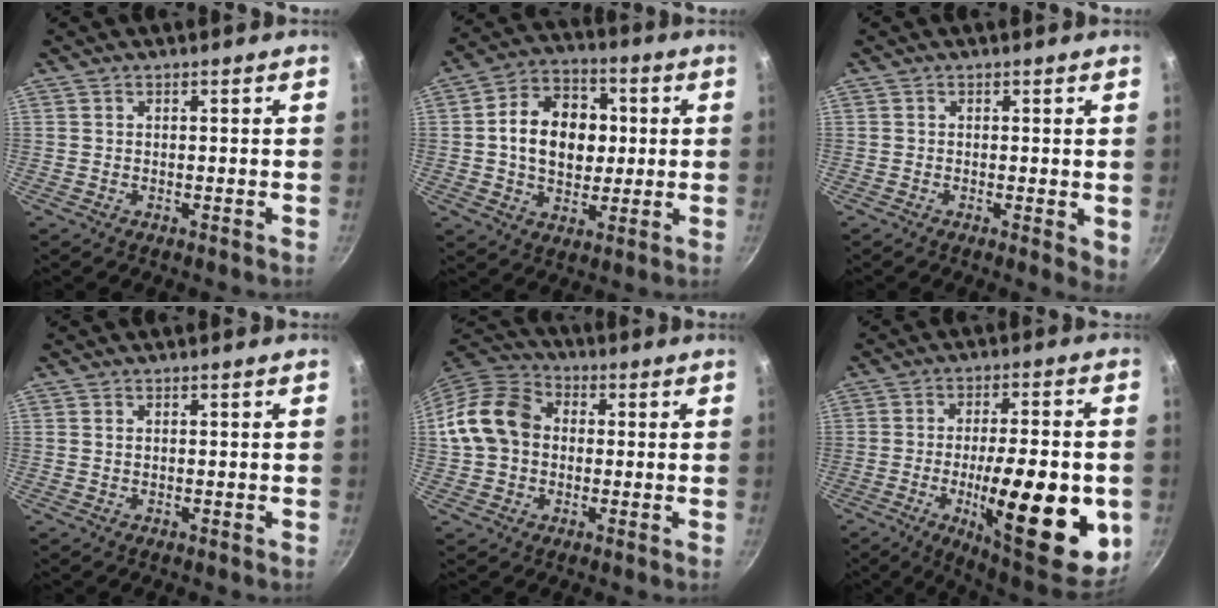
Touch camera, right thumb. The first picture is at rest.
{"total": 14.8, "force": [1.2, 11.0, 9.8], "torque": [-0.120, 0.017, 0.011]}
{"total": 2.7, "force": [-0.2, 1.0, 2.5], "torque": [-0.030, -0.010, -0.004]}
{"total": 0.5, "force": [0.1, 0.3, 0.4], "torque": [-0.007, 0.001, 0.003]}
{"total": 13.0, "force": [0.5, 10.2, 8.0], "torque": [-0.121, 0.028, -0.007]}
{"total": 24.7, "force": [-5.6, 7.7, 22.8], "torque": [-0.298, 0.001, -0.074]}